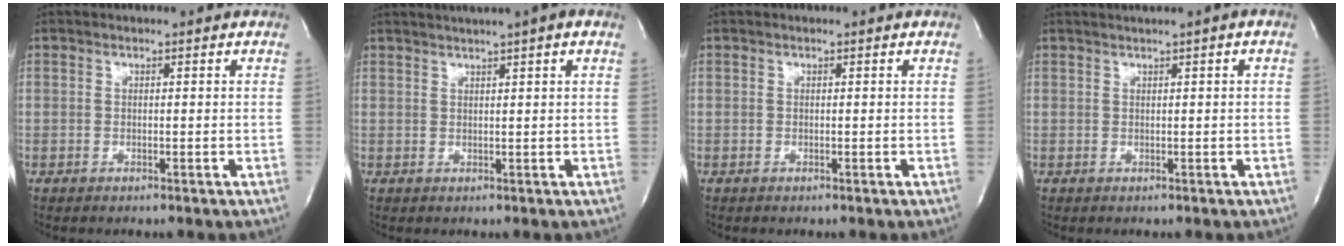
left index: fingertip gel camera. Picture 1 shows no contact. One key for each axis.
{"total": 6.8, "fx": 5.0, "fy": -0.3, "fz": 4.6, "tx": -0.077, "ty": 0.029, "tz": 0.066}
{"total": 0.0}
{"total": 1.9, "fx": 1.0, "fy": -0.2, "fz": 1.6, "tx": -0.034, "ty": 0.009, "tz": 0.019}